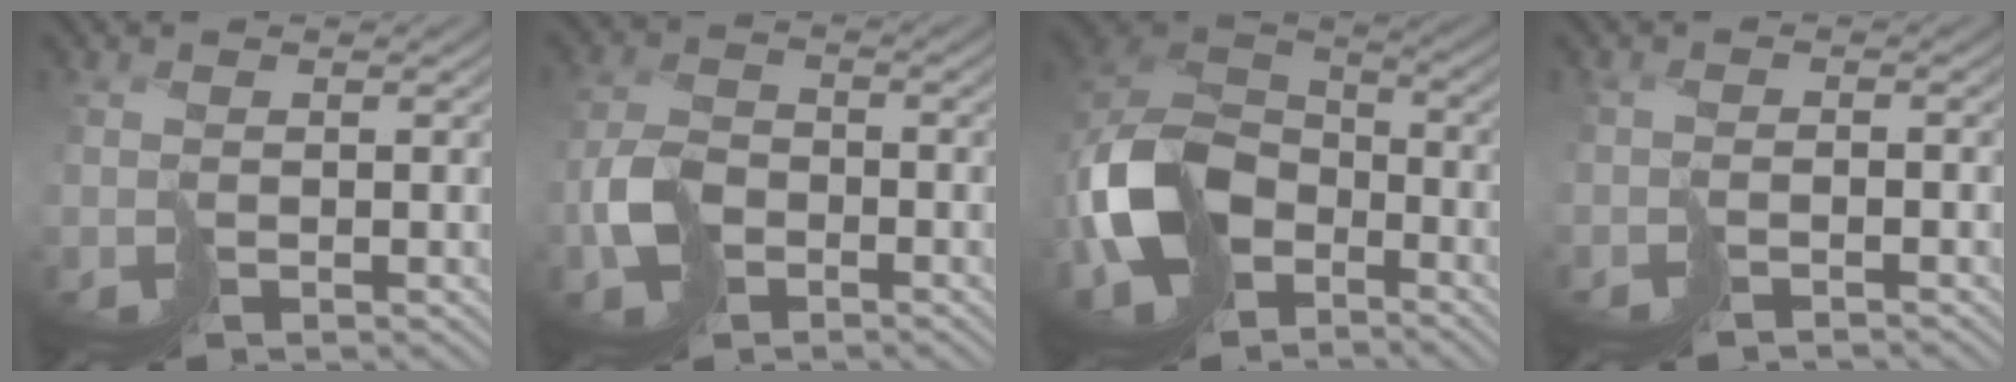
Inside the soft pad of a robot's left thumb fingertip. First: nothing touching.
{"total": 4.1, "force": [-1.9, 2.9, 2.2], "torque": [-0.048, 0.004, -0.044]}
{"total": 12.8, "force": [-5.7, 8.6, 7.7], "torque": [-0.175, -0.023, -0.118]}
{"total": 1.3, "force": [-1.3, -0.2, 0.2], "torque": [0.005, 0.004, -0.026]}